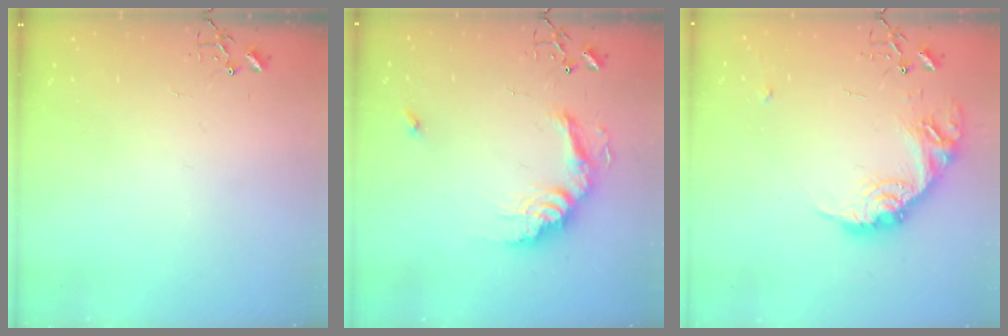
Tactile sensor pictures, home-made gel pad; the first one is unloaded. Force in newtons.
{"total": 17.3, "press": 17.2, "slide": 1.5}
{"total": 17.6, "press": 17.6, "slide": 0.8}